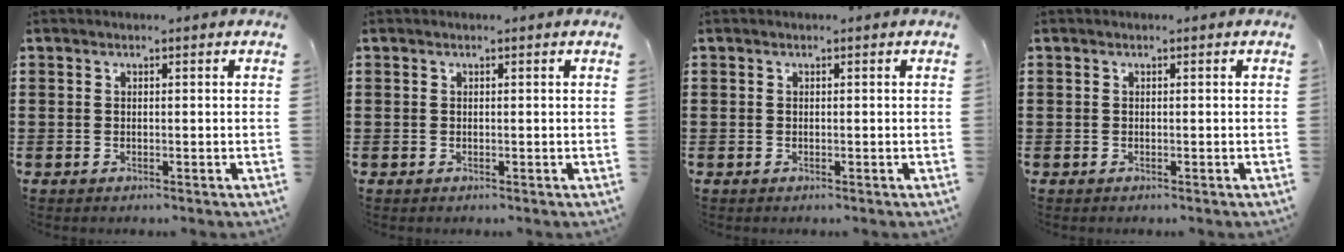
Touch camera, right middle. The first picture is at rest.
{"total": 0.0}
{"total": 0.0}
{"total": 0.0}